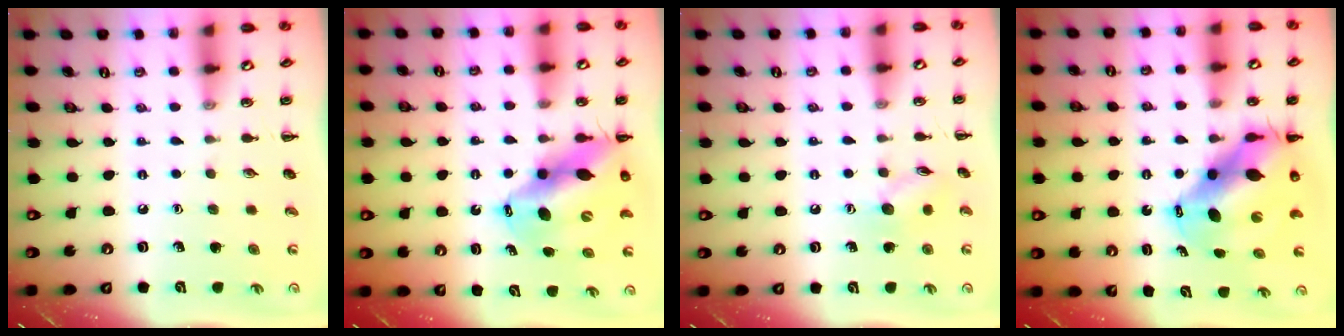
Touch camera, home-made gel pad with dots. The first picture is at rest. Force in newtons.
{"total": 14.7, "press": 14.2, "slide": 3.9}
{"total": 7.8, "press": 7.7, "slide": 0.9}
{"total": 13.0, "press": 12.5, "slide": 3.4}